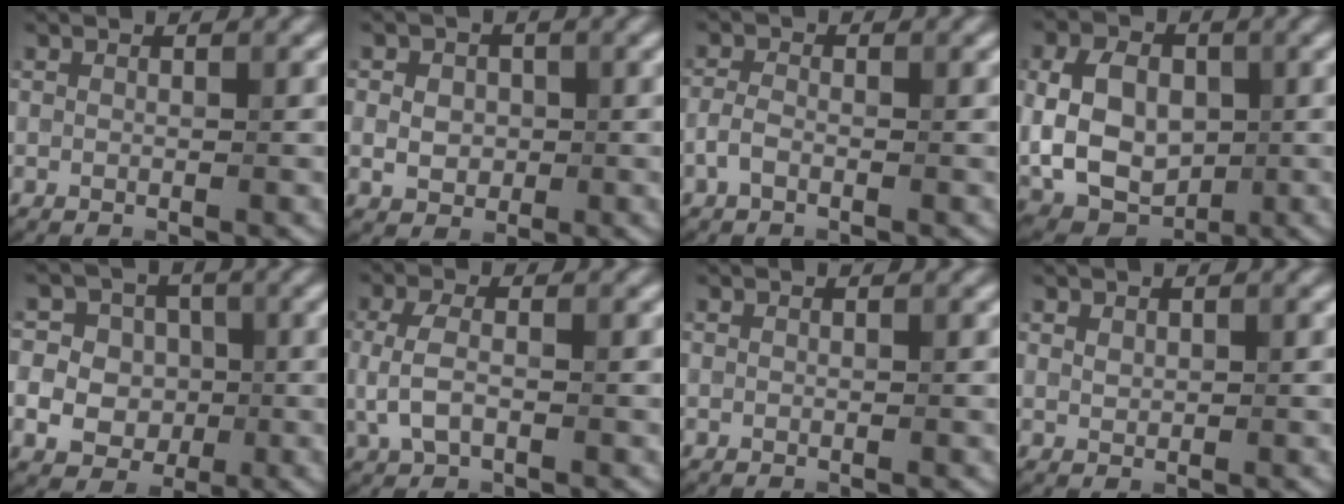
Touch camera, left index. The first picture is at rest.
{"total": 2.9, "force": [0.1, 2.4, 1.6], "torque": [-0.019, 0.004, -0.006]}
{"total": 1.6, "force": [-0.8, 0.8, 1.1], "torque": [-0.025, 0.002, -0.021]}
{"total": 10.1, "force": [0.1, 7.4, 6.9], "torque": [-0.130, 0.006, 0.001]}
{"total": 8.1, "force": [-0.2, 7.6, 3.0], "torque": [-0.057, 0.027, -0.026]}
{"total": 3.0, "force": [-0.3, 1.5, 2.6], "torque": [-0.063, 0.000, -0.008]}
{"total": 0.0}
{"total": 0.9, "force": [0.5, 0.6, 0.4], "torque": [-0.009, -0.002, 0.013]}